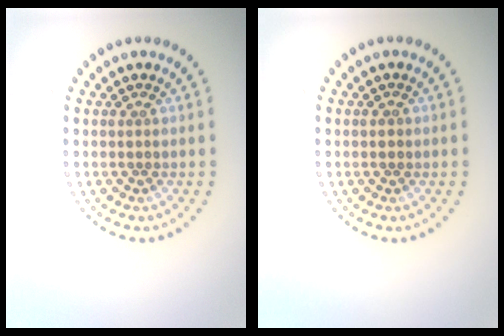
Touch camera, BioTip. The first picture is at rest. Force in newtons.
{"total": 0.7, "press": 0.7, "slide": 0.1}